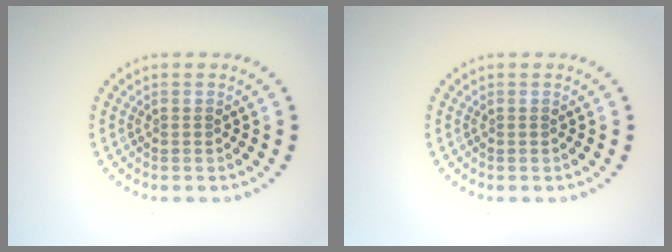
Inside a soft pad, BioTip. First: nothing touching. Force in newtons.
{"total": 0.0}